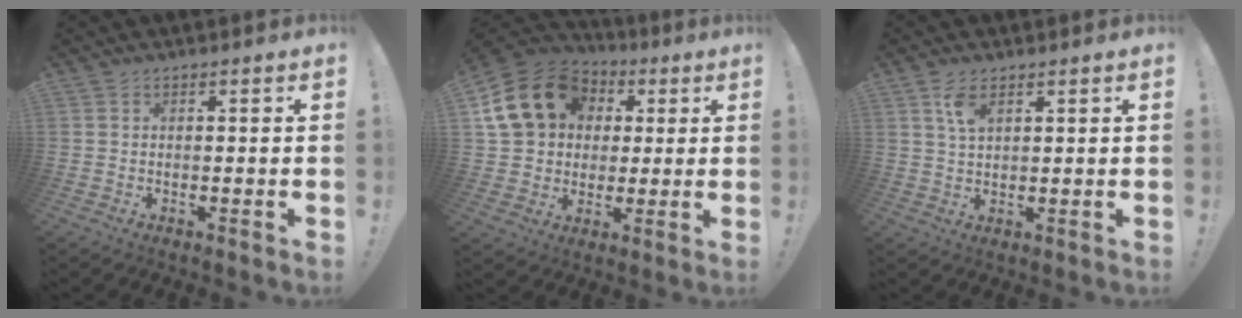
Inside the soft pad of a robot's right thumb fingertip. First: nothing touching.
{"total": 19.0, "force": [5.8, 15.3, 9.6], "torque": [-0.158, -0.008, 0.126]}
{"total": 4.5, "force": [2.3, 2.0, 3.3], "torque": [-0.063, -0.006, 0.040]}